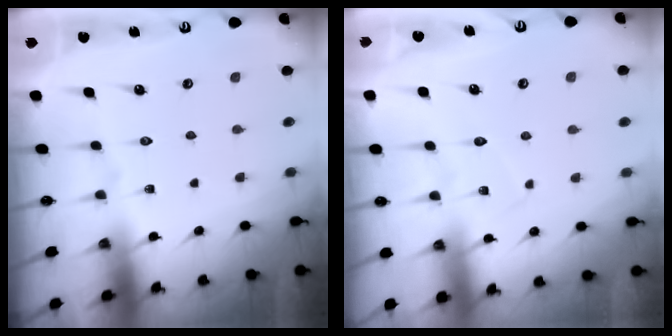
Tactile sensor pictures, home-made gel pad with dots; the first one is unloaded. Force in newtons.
{"total": 5.0, "press": 5.0, "slide": 0.4}